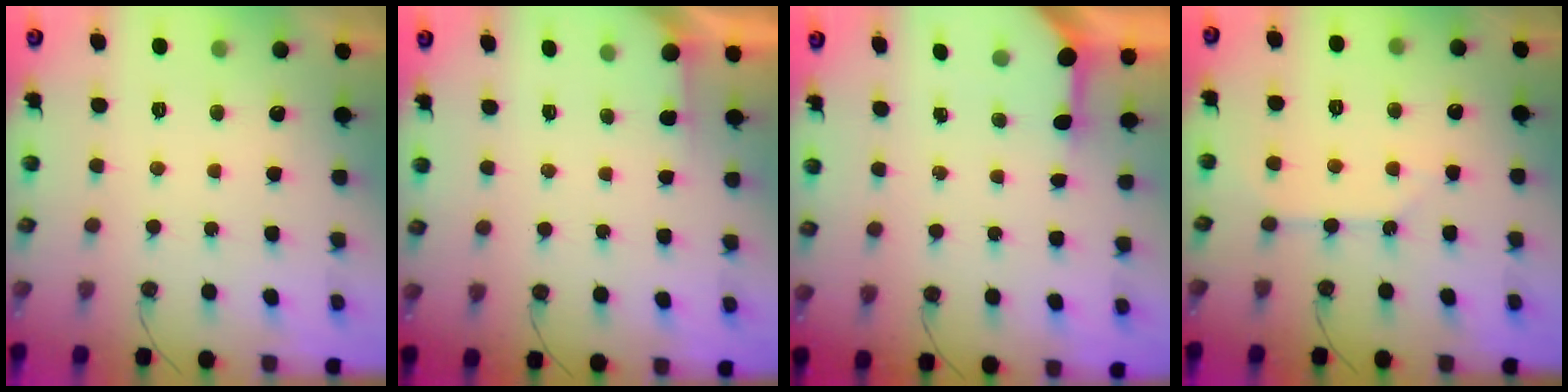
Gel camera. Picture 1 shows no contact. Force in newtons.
{"total": 2.0, "press": 2.0, "slide": 0.2}
{"total": 3.6, "press": 3.6, "slide": 0.4}
{"total": 2.6, "press": 2.5, "slide": 0.3}